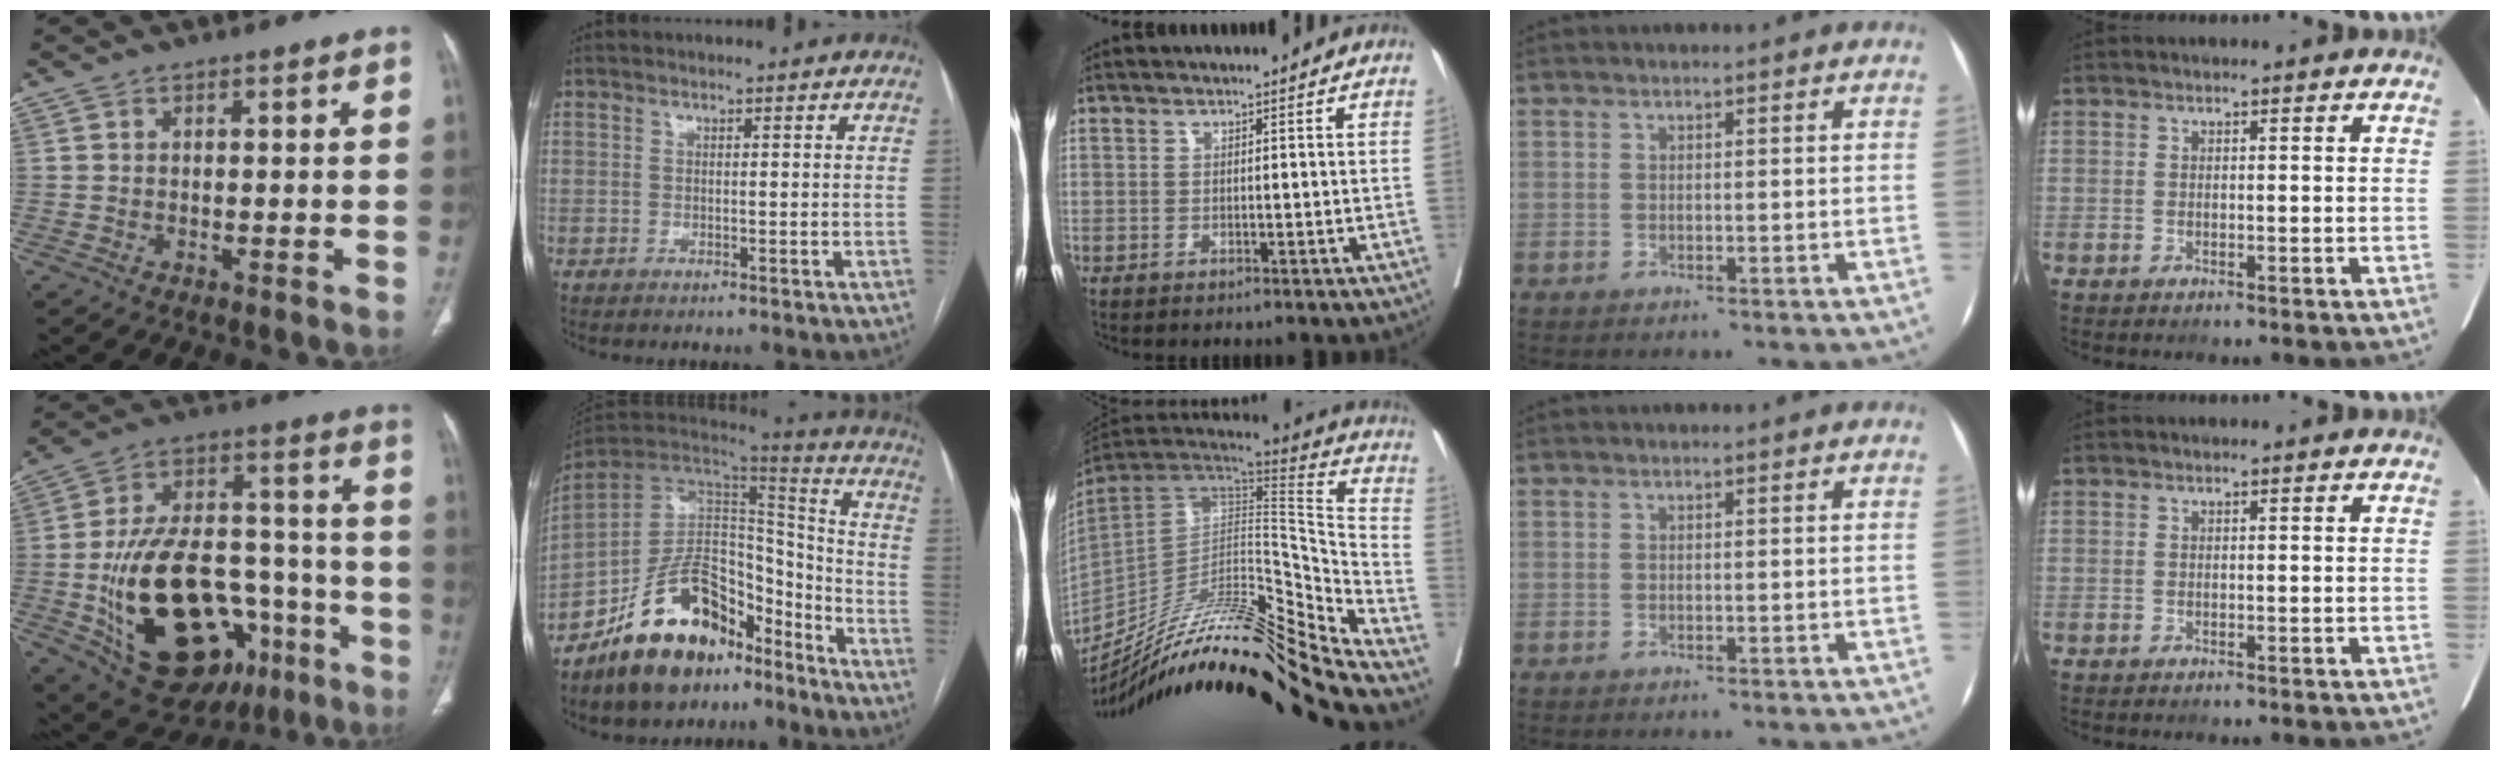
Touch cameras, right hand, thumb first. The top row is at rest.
{"thumb": {"total": 29.6, "force": [-10.1, 17.0, 22.0], "torque": [-0.382, 0.043, -0.138]}, "index": {"total": 18.3, "force": [-12.4, 9.2, 9.9], "torque": [-0.167, 0.042, -0.209]}, "middle": {"total": 29.3, "force": [-23.9, -0.6, 16.8], "torque": [-0.223, -0.043, -0.373]}}